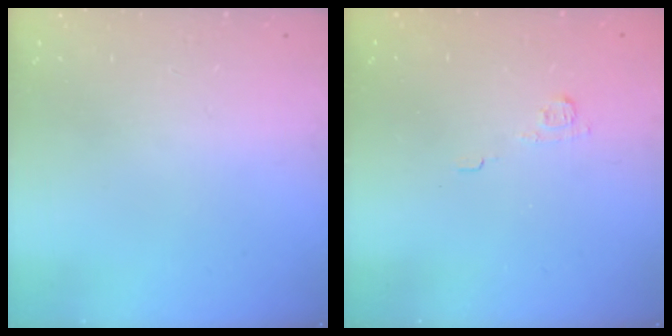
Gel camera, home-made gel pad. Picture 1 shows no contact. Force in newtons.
{"total": 3.8, "press": 3.6, "slide": 1.1}